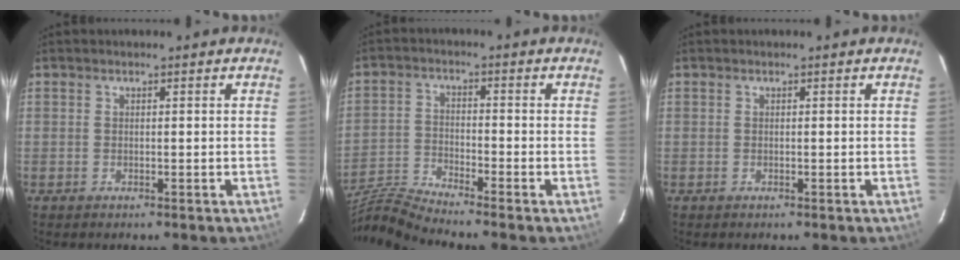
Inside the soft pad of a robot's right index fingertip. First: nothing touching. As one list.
[{"total": 8.7, "force": [-8.2, -1.6, 2.3], "torque": [-0.067, -0.002, -0.172]}, {"total": 0.0}]